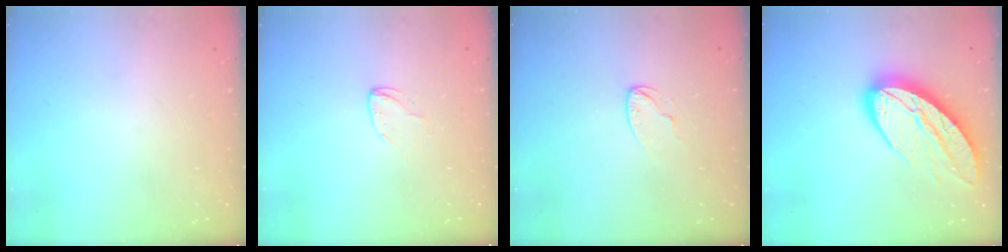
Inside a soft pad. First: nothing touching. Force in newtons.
{"total": 3.3, "press": 3.3, "slide": 0.2}
{"total": 4.1, "press": 4.1, "slide": 0.4}
{"total": 14.3, "press": 14.2, "slide": 1.1}